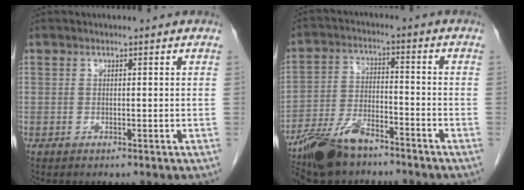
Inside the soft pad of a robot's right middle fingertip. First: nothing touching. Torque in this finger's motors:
{"motor_torque": [1.11, -1.03, 0.40, 0.08]}